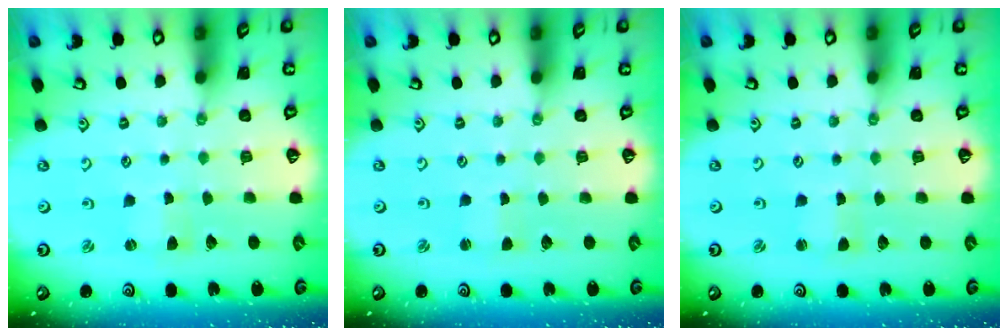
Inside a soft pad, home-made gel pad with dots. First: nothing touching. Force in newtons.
{"total": 0.5, "press": 0.5, "slide": 0.0}
{"total": 1.2, "press": 1.2, "slide": 0.0}